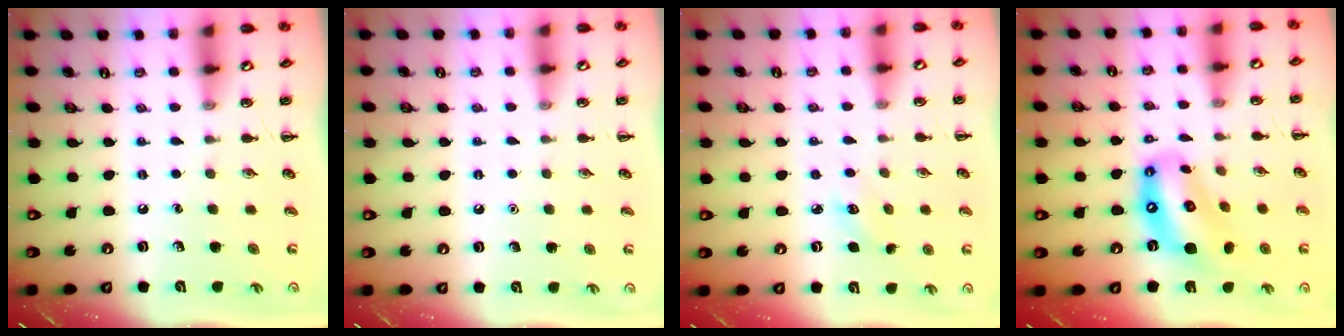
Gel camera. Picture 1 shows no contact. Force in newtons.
{"total": 1.5, "press": 1.5, "slide": 0.1}
{"total": 3.6, "press": 3.4, "slide": 0.9}
{"total": 13.6, "press": 13.1, "slide": 3.7}